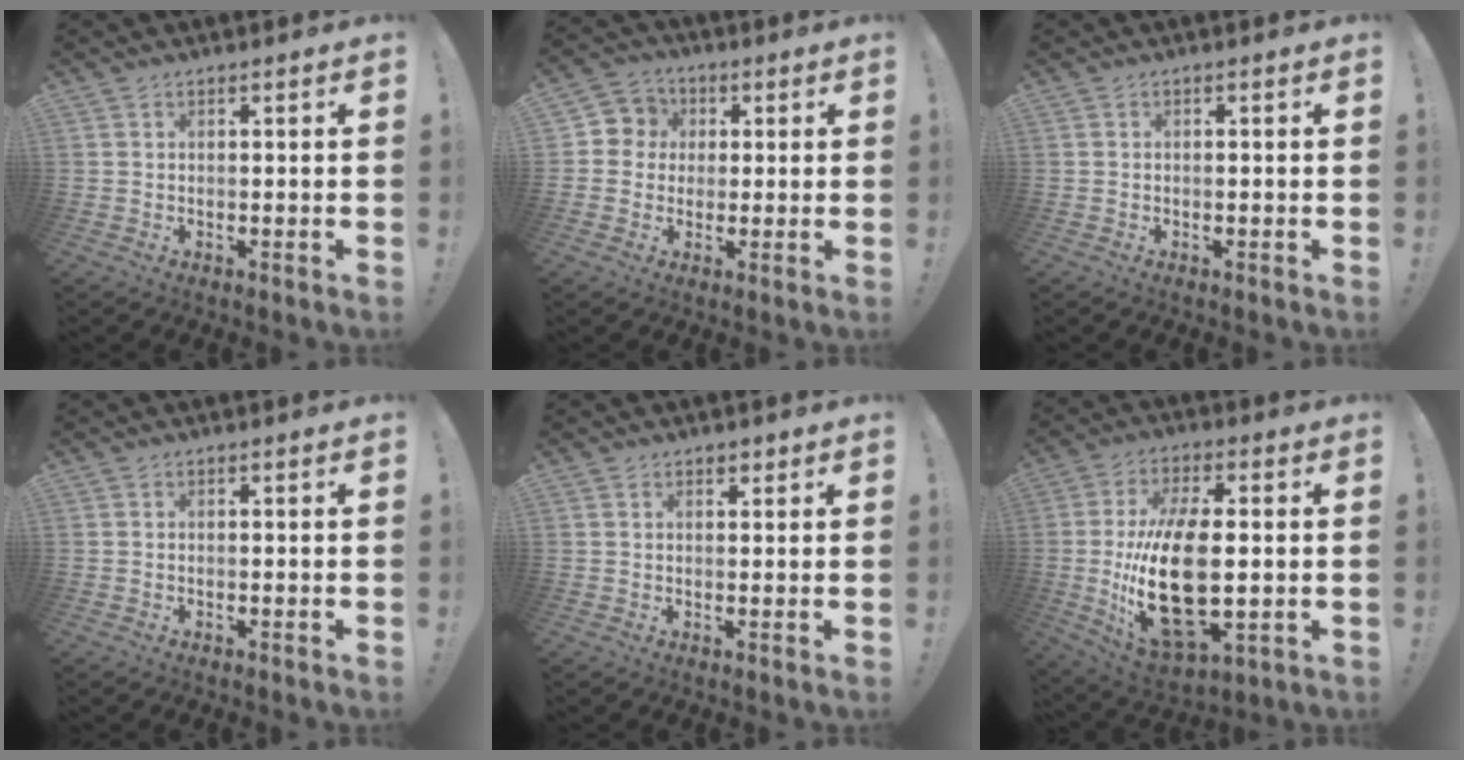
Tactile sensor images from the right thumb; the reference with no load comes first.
{"total": 6.6, "force": [0.0, 6.5, 1.3], "torque": [-0.015, 0.009, 0.004]}
{"total": 0.0}
{"total": 0.0}
{"total": 1.4, "force": [1.0, 0.9, 0.4], "torque": [0.003, -0.006, 0.016]}
{"total": 22.4, "force": [-0.9, 10.9, 19.5], "torque": [-0.384, -0.013, -0.010]}